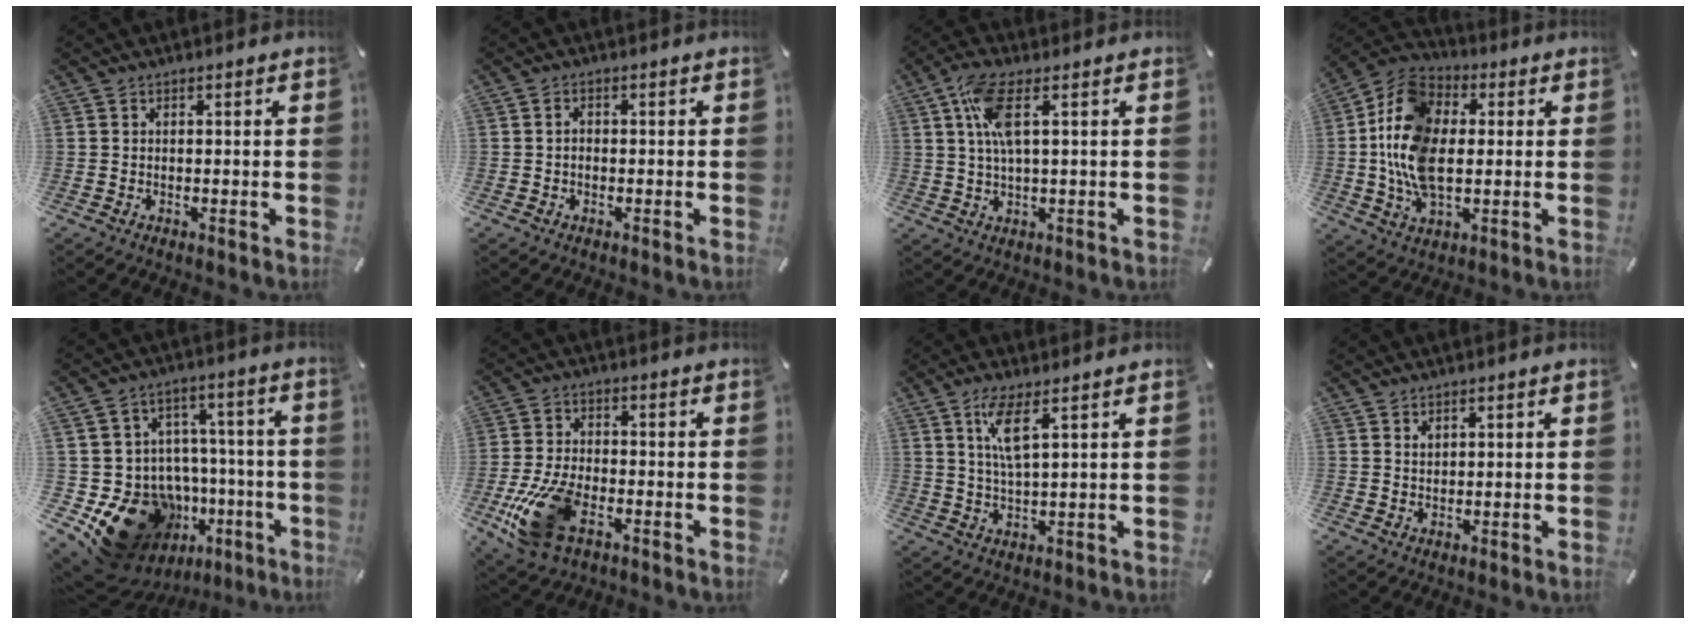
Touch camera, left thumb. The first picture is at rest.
{"total": 1.4, "force": [-0.3, 0.9, 1.0], "torque": [-0.020, 0.003, -0.007]}
{"total": 8.9, "force": [2.7, 2.5, 8.1], "torque": [-0.174, -0.001, 0.043]}
{"total": 15.8, "force": [-0.4, 10.4, 11.9], "torque": [-0.287, 0.003, -0.012]}
{"total": 20.2, "force": [-9.6, 14.9, 9.6], "torque": [-0.153, 0.045, -0.127]}
{"total": 14.9, "force": [-5.7, 8.6, 10.8], "torque": [-0.233, 0.008, -0.096]}
{"total": 6.9, "force": [3.2, 1.5, 6.0], "torque": [-0.126, 0.003, 0.055]}
{"total": 1.5, "force": [1.1, 1.1, 0.3], "torque": [0.002, -0.004, 0.019]}